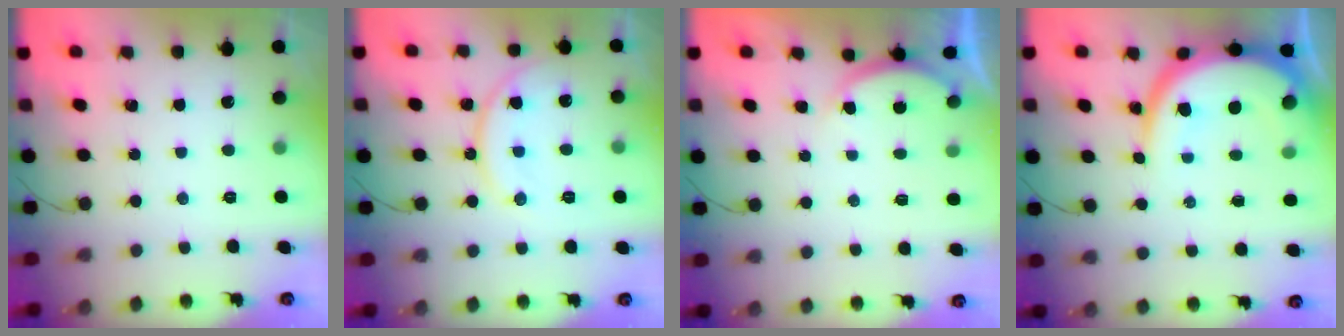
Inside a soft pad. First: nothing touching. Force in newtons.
{"total": 12.3, "press": 12.3, "slide": 0.5}
{"total": 2.6, "press": 2.5, "slide": 0.7}
{"total": 13.8, "press": 13.8, "slide": 1.3}